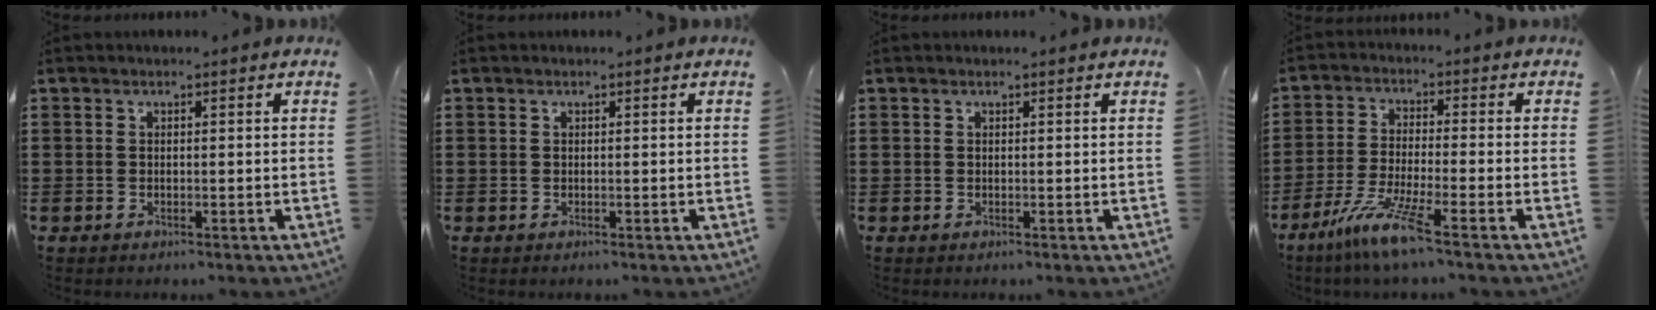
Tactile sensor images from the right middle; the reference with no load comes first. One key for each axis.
{"total": 0.0}
{"total": 0.0}
{"total": 8.2, "fx": -5.7, "fy": 0.3, "fz": 6.0, "tx": -0.136, "ty": -0.018, "tz": -0.111}